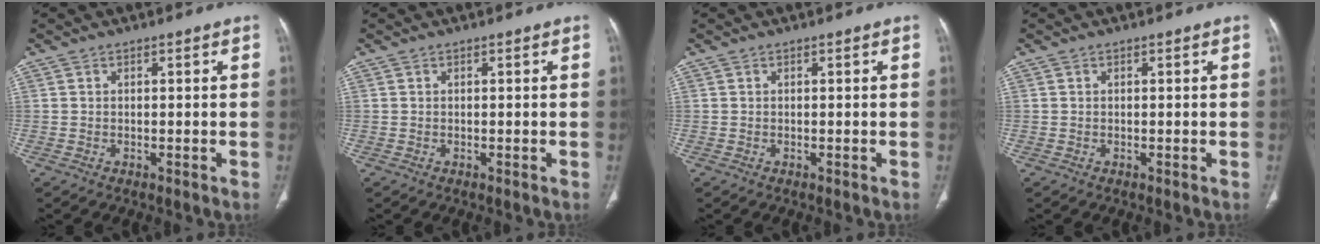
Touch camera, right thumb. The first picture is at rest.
{"total": 0.0}
{"total": 0.0}
{"total": 0.0}